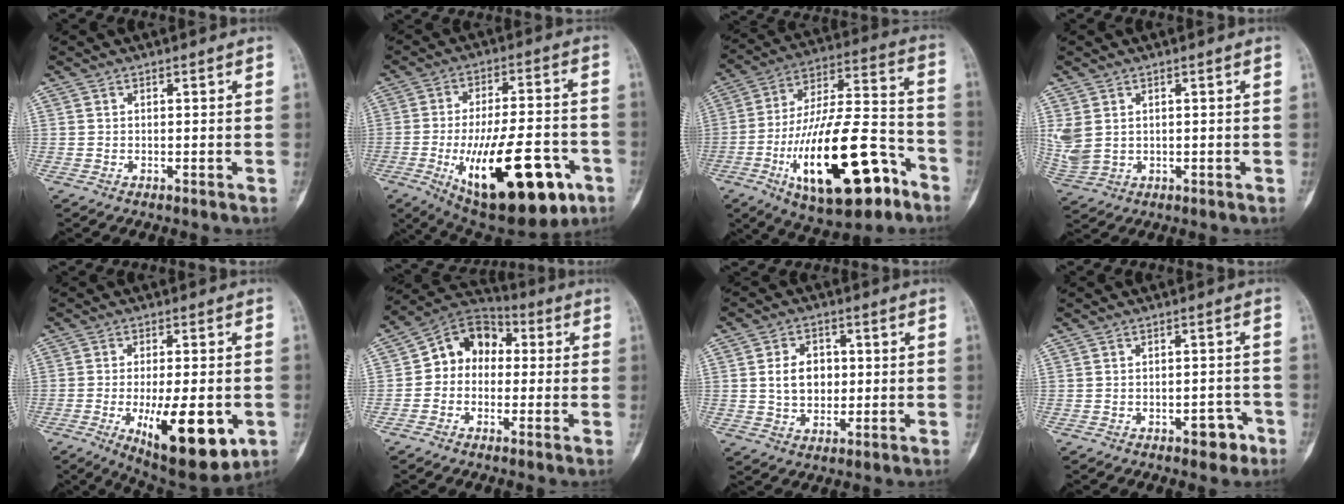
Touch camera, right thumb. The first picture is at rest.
{"total": 24.6, "force": [-9.1, 9.9, 20.6], "torque": [-0.301, 0.017, -0.120]}
{"total": 27.1, "force": [-11.6, 10.7, 22.1], "torque": [-0.386, 0.062, -0.177]}
{"total": 5.6, "force": [1.3, 4.0, 3.7], "torque": [-0.096, -0.002, 0.041]}
{"total": 16.9, "force": [-5.0, 6.3, 14.8], "torque": [-0.207, -0.012, -0.057]}
{"total": 10.2, "force": [0.1, 8.4, 5.9], "torque": [-0.061, 0.038, -0.018]}
{"total": 7.5, "force": [0.5, 5.7, 4.9], "torque": [-0.059, 0.002, 0.010]}
{"total": 4.1, "force": [-2.3, 2.3, 2.5], "torque": [-0.016, 0.023, -0.027]}